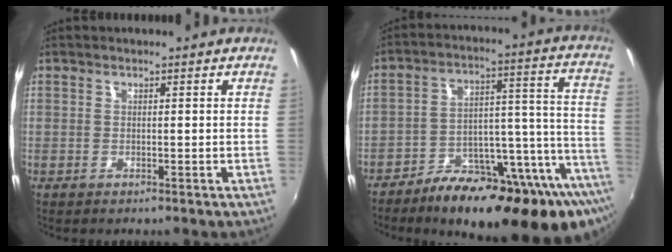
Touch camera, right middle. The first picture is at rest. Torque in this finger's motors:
{"motor_torque": [1.46, -0.68, 0.80, 0.17]}